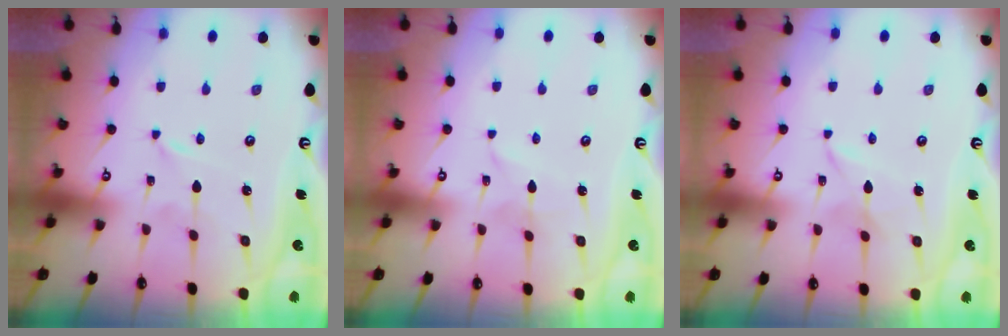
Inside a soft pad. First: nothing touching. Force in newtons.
{"total": 1.7, "press": 1.7, "slide": 0.1}
{"total": 1.9, "press": 1.9, "slide": 0.3}